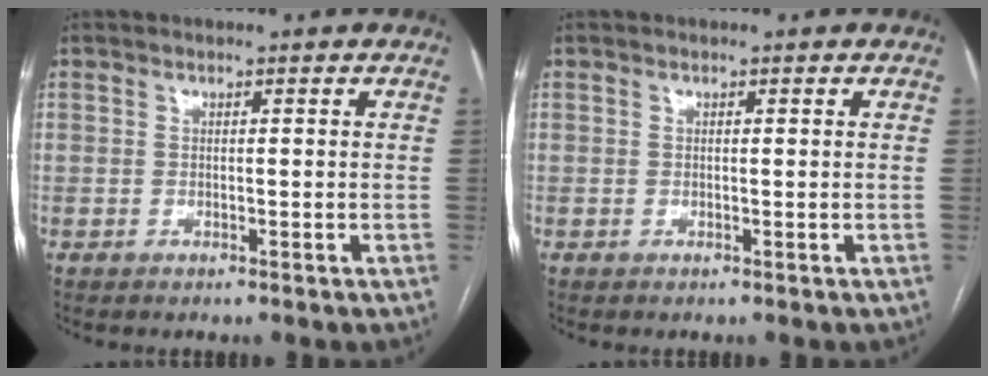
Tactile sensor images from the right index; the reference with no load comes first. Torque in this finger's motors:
{"motor_torque": [0.28, 0.19, -0.02, 0.01]}